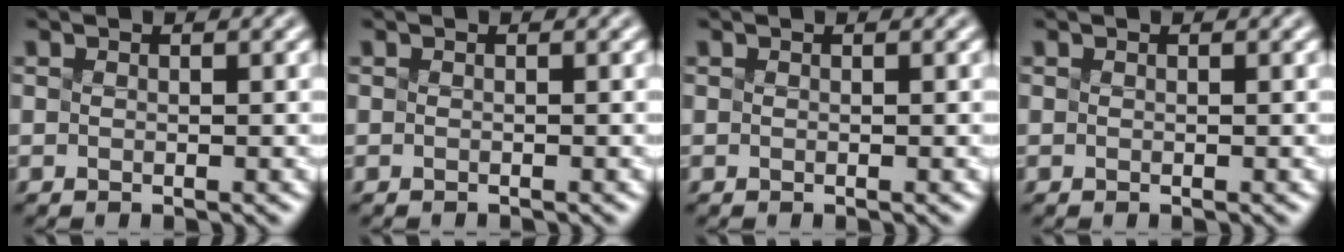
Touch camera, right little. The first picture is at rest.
{"total": 0.6, "force": [-0.6, 0.0, 0.1], "torque": [0.002, -0.002, -0.010]}
{"total": 0.0}
{"total": 0.0}